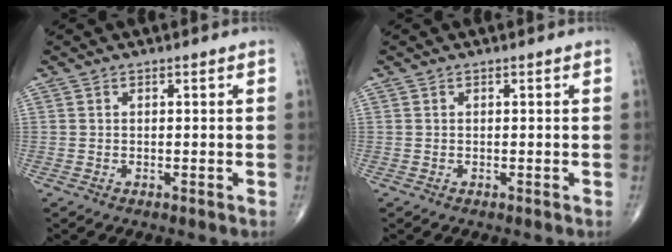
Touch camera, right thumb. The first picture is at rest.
{"total": 0.0}